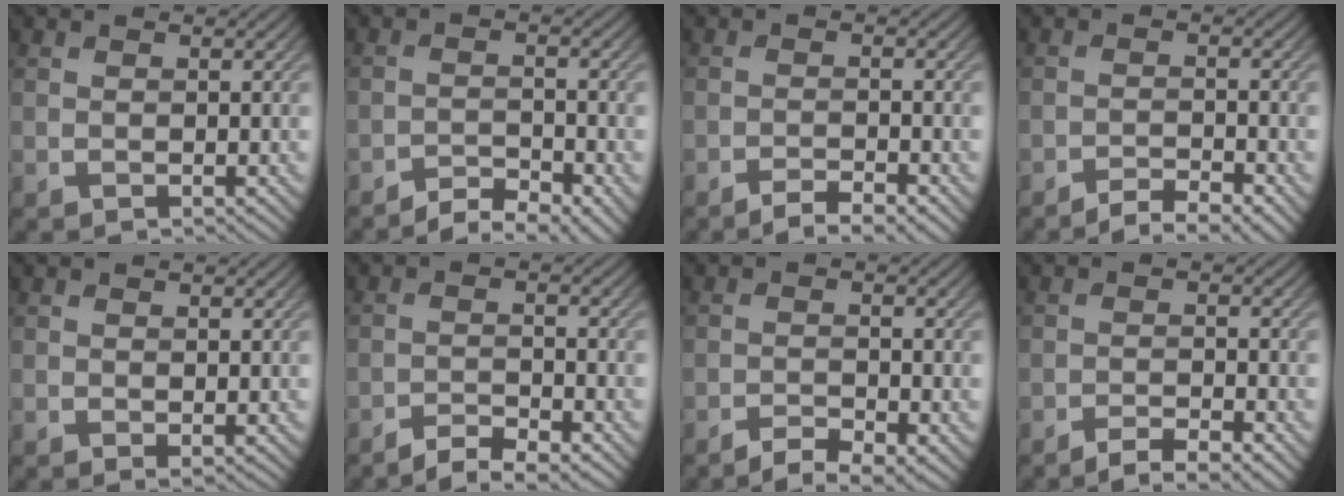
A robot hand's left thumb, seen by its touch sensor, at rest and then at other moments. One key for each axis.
{"total": 4.6, "fx": -3.9, "fy": 1.1, "fz": 2.3, "tx": -0.039, "ty": -0.001, "tz": -0.063}
{"total": 3.3, "fx": -2.5, "fy": 0.5, "fz": 2.1, "tx": -0.032, "ty": 0.003, "tz": -0.047}
{"total": 4.0, "fx": -3.2, "fy": 0.7, "fz": 2.4, "tx": -0.037, "ty": 0.004, "tz": -0.055}
{"total": 0.5, "fx": 0.1, "fy": 0.2, "fz": 0.4, "tx": -0.003, "ty": -0.004, "tz": 0.001}
{"total": 3.9, "fx": -3.3, "fy": 0.6, "fz": 1.9, "tx": -0.033, "ty": 0.002, "tz": -0.064}
{"total": 3.5, "fx": -2.7, "fy": 0.7, "fz": 2.2, "tx": -0.042, "ty": -0.002, "tz": -0.044}
{"total": 3.7, "fx": -2.8, "fy": 0.6, "fz": 2.3, "tx": -0.036, "ty": 0.004, "tz": -0.052}